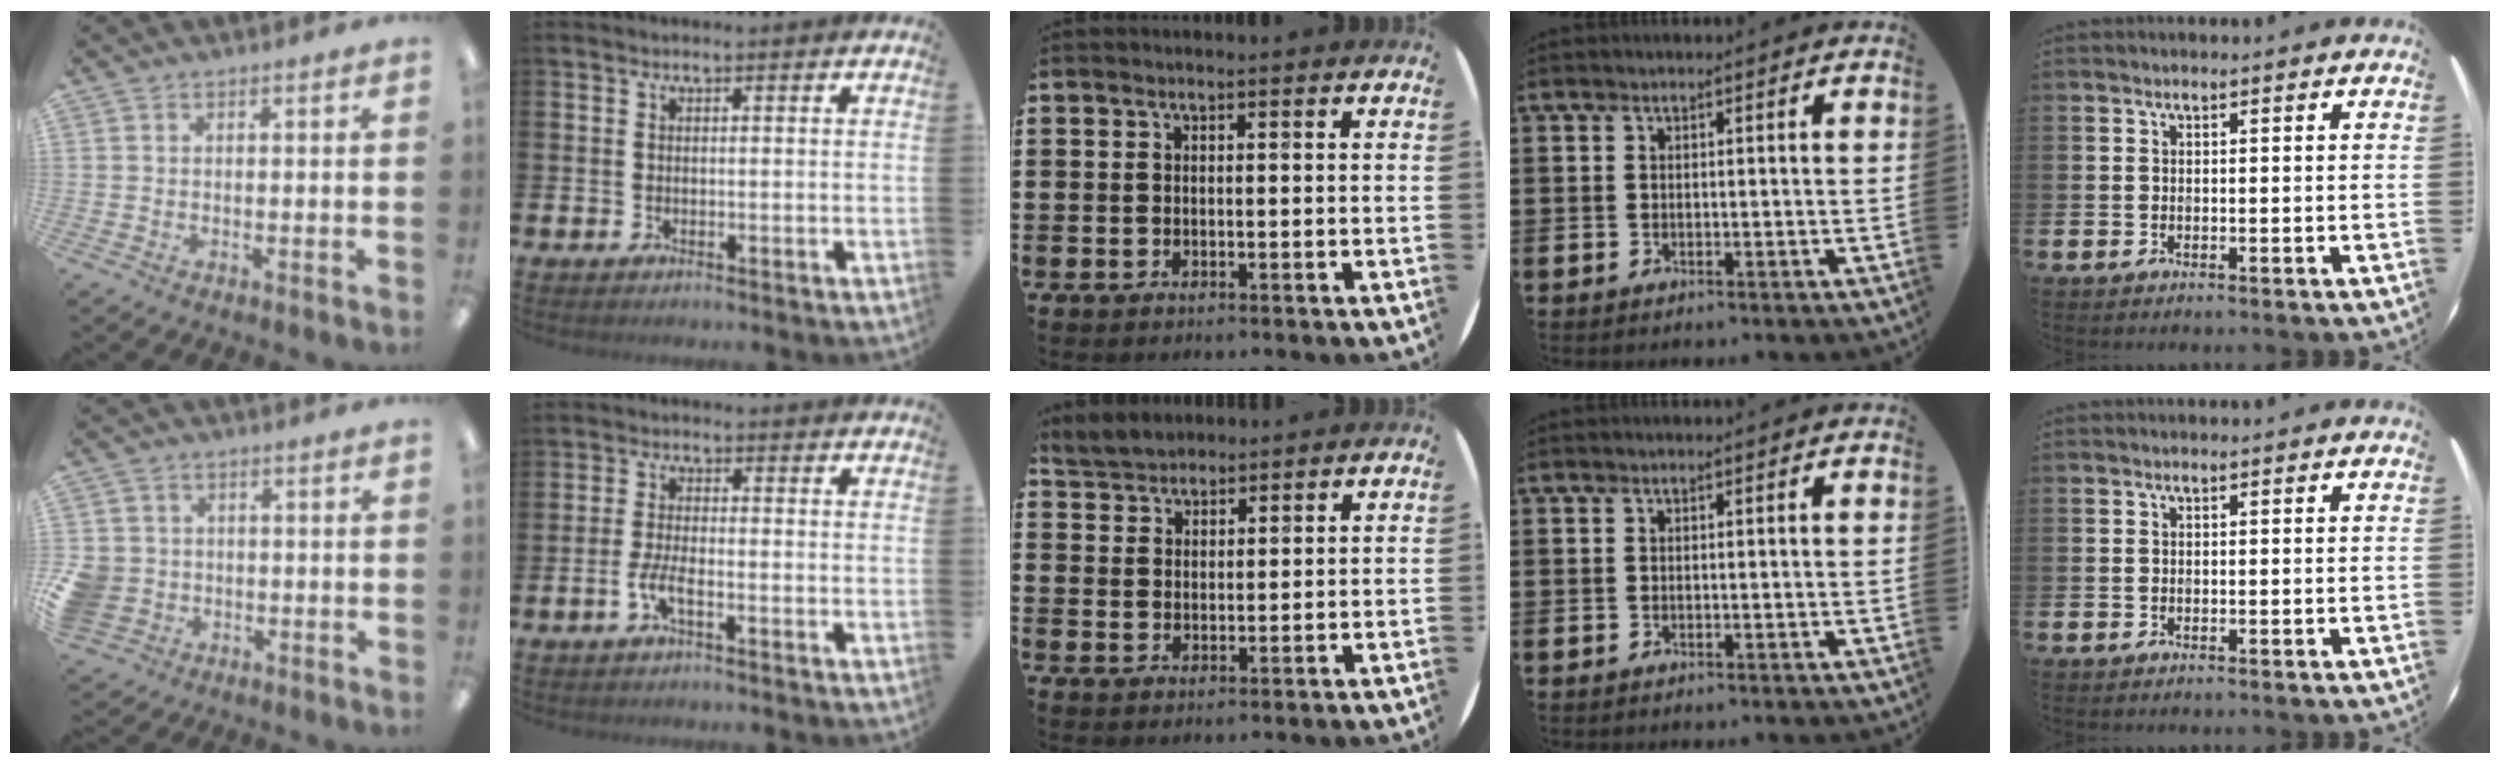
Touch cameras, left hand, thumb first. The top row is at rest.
{"thumb": {"total": 6.3, "force": [-1.1, 5.8, 2.0], "torque": [-0.053, 0.013, -0.018]}, "index": {"total": 2.9, "force": [-1.4, 0.6, 2.5], "torque": [-0.056, 0.001, -0.026]}, "middle": {"total": 3.8, "force": [3.7, 1.0, 0.0], "torque": [-0.012, -0.004, 0.073]}}